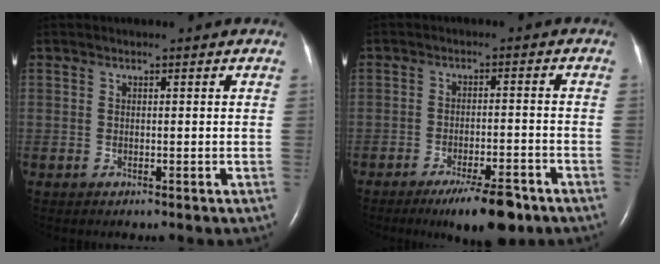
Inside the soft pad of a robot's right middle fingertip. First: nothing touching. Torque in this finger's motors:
{"motor_torque": [1.12, -1.01, 0.18, 0.07]}